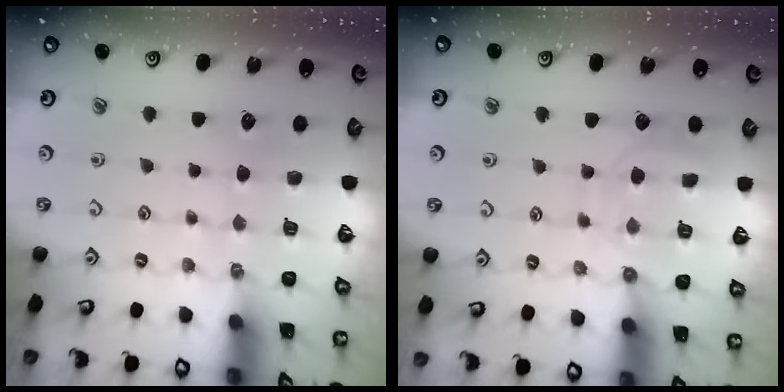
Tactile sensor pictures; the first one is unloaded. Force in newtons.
{"total": 10.3, "press": 10.2, "slide": 0.7}